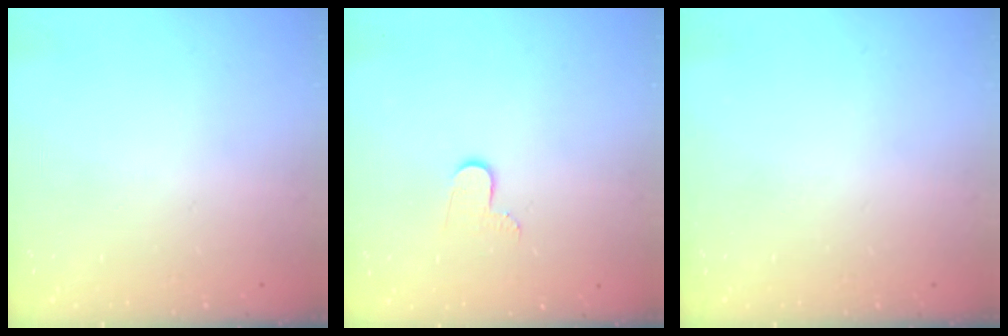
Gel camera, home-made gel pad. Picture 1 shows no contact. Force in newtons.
{"total": 5.5, "press": 5.5, "slide": 0.5}
{"total": 0.0}